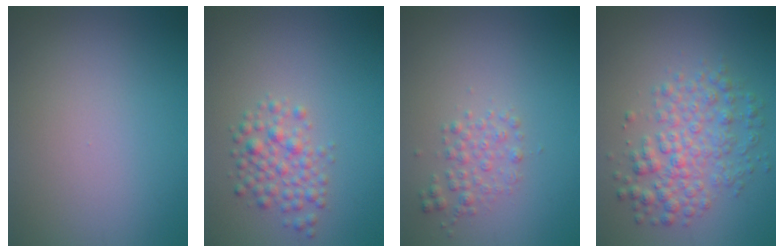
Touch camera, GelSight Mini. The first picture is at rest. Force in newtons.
{"total": 2.7, "press": 2.7, "slide": 0.1}
{"total": 1.7, "press": 1.7, "slide": 0.1}
{"total": 4.4, "press": 4.4, "slide": 0.0}